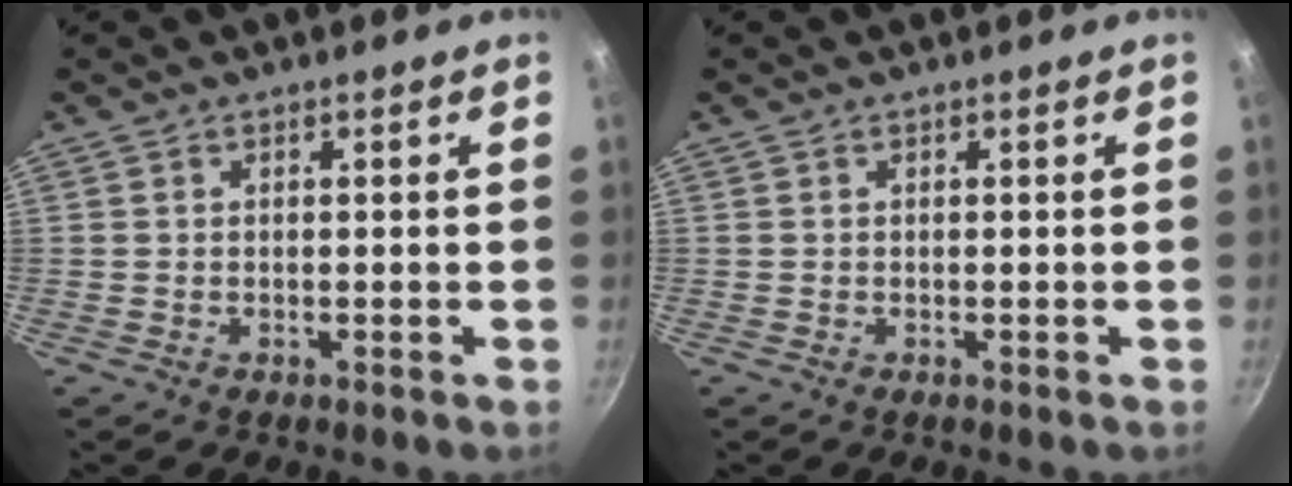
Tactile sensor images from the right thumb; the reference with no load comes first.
{"total": 0.0}